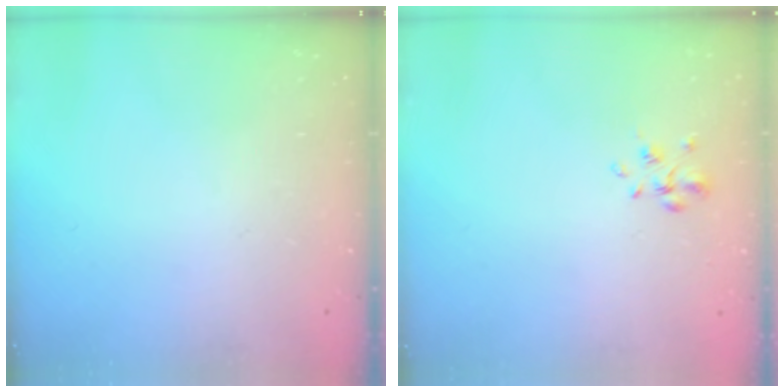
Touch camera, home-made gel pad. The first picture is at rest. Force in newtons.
{"total": 2.5, "press": 2.4, "slide": 0.9}